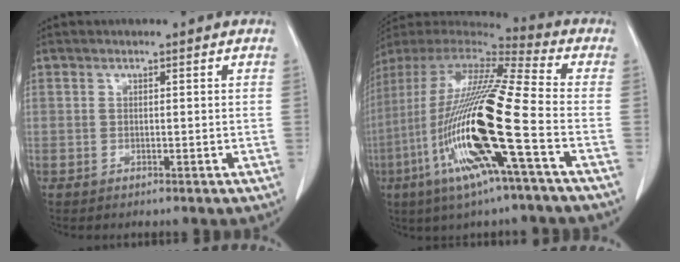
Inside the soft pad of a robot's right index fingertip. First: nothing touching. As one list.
[{"total": 22.6, "force": [-6.9, 0.7, 21.5], "torque": [-0.455, -0.036, -0.140]}]